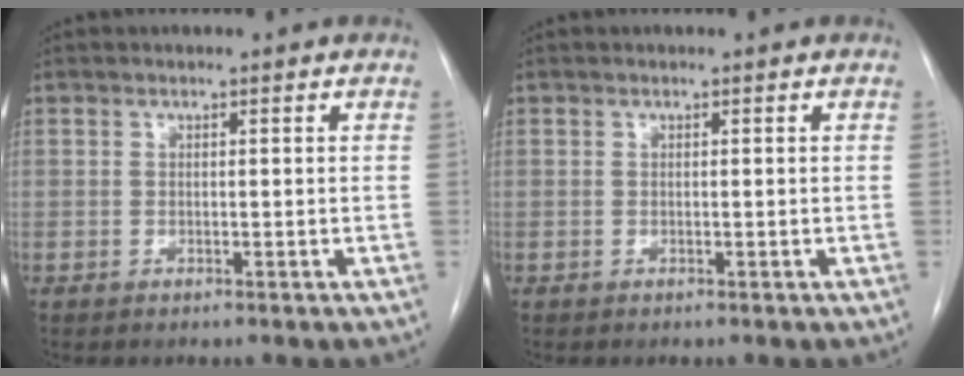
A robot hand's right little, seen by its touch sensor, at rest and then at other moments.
{"total": 0.0}